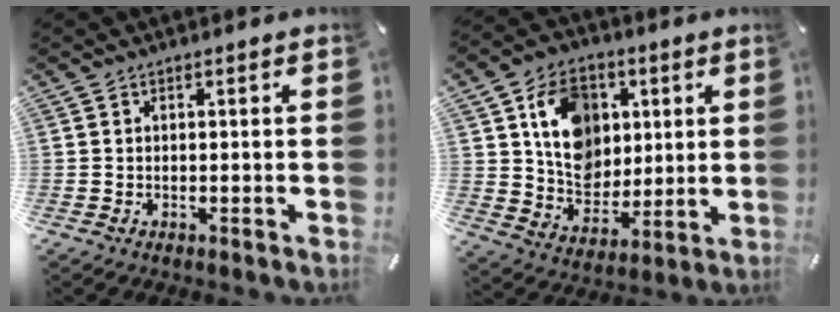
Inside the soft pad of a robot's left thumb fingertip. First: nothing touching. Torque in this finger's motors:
{"motor_torque": [0.93, 1.18, 1.29, -1.44, 0.54]}